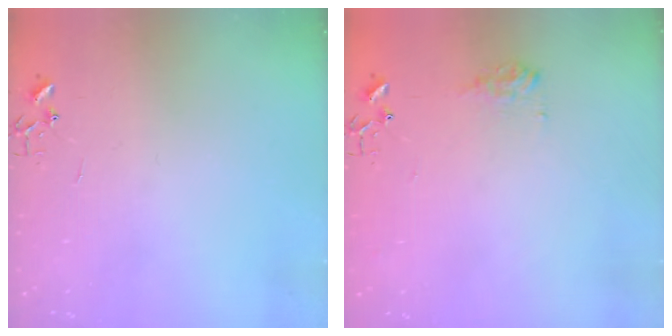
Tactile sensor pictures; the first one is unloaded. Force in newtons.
{"total": 8.0, "press": 8.0, "slide": 0.4}